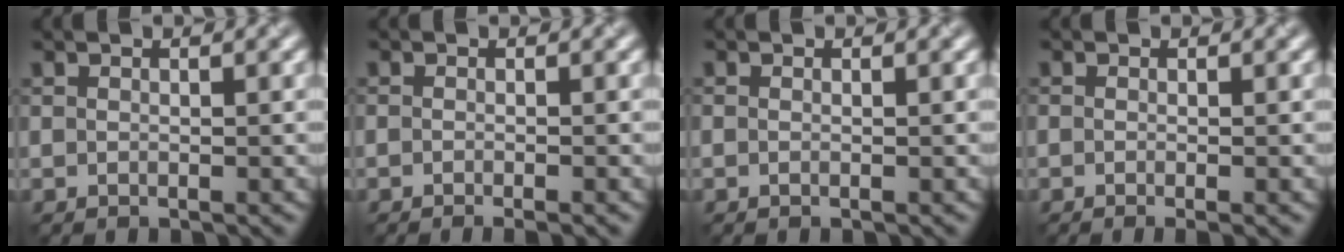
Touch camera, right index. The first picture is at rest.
{"total": 1.6, "force": [-0.9, 0.5, 1.3], "torque": [-0.007, 0.000, -0.014]}
{"total": 0.0}
{"total": 1.5, "force": [-0.6, 0.3, 1.3], "torque": [-0.012, 0.000, -0.010]}